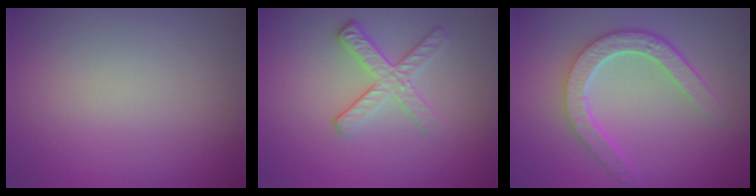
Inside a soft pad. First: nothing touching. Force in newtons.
{"total": 3.0, "press": 2.6, "slide": 1.6}
{"total": 4.5, "press": 3.5, "slide": 2.8}